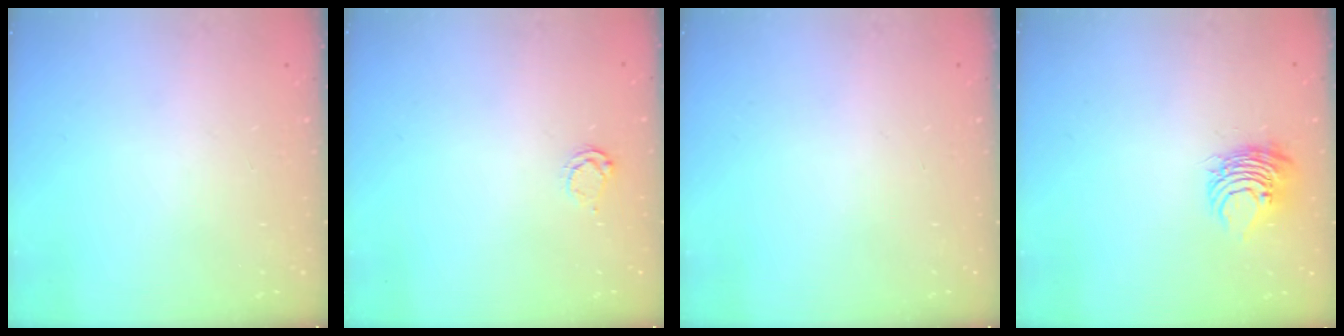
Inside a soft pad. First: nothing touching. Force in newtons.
{"total": 3.4, "press": 3.4, "slide": 0.4}
{"total": 0.0}
{"total": 8.0, "press": 8.0, "slide": 0.3}